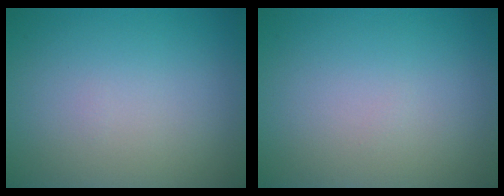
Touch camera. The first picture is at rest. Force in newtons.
{"total": 0.0}